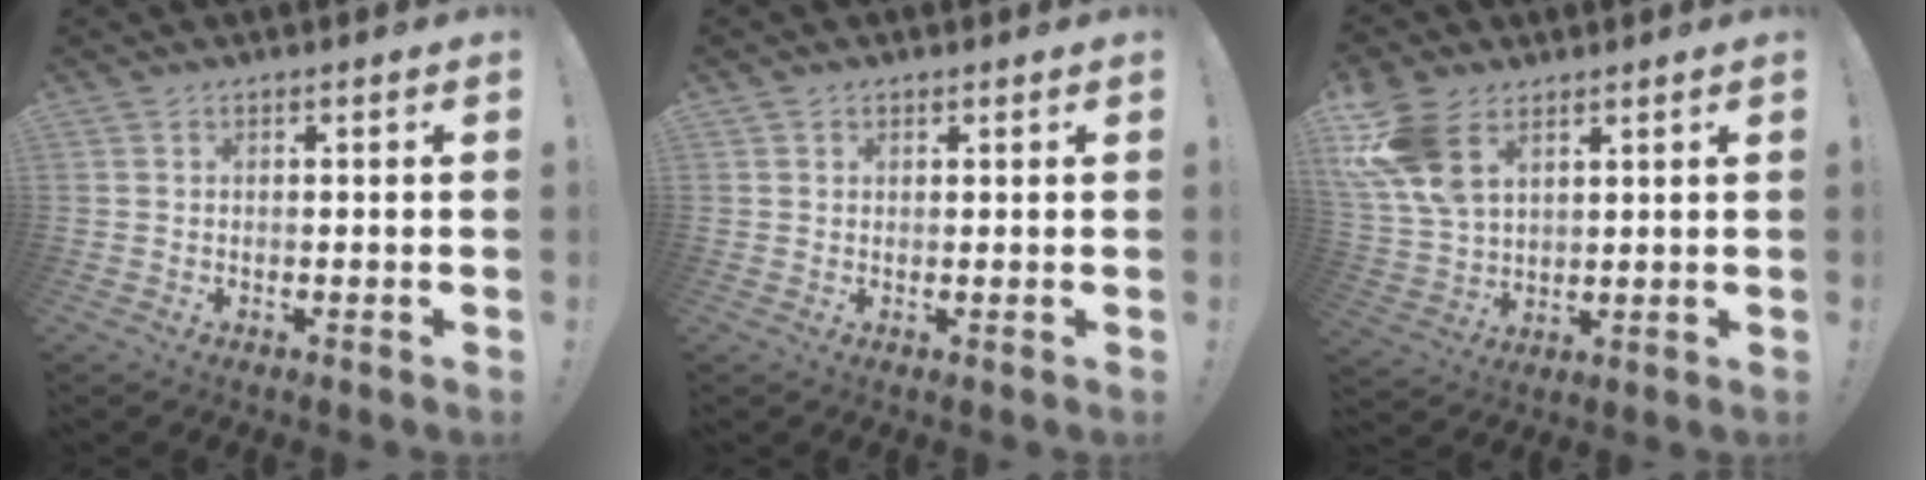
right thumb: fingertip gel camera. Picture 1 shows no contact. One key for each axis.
{"total": 1.0, "fx": 0.6, "fy": 0.8, "fz": 0.2, "tx": -0.004, "ty": 0.002, "tz": 0.012}
{"total": 13.5, "fx": 6.7, "fy": 8.2, "fz": 8.3, "tx": -0.165, "ty": -0.026, "tz": 0.131}